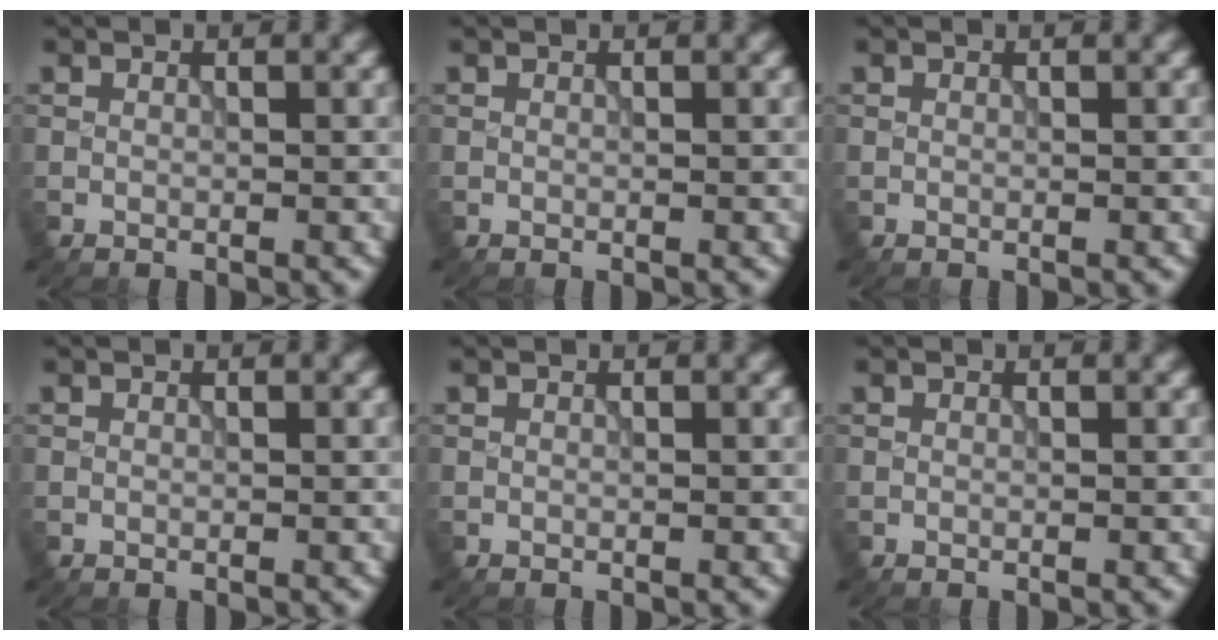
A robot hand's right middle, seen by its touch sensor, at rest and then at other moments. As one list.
[{"total": 0.0}, {"total": 0.0}, {"total": 0.0}, {"total": 0.0}, {"total": 0.0}]